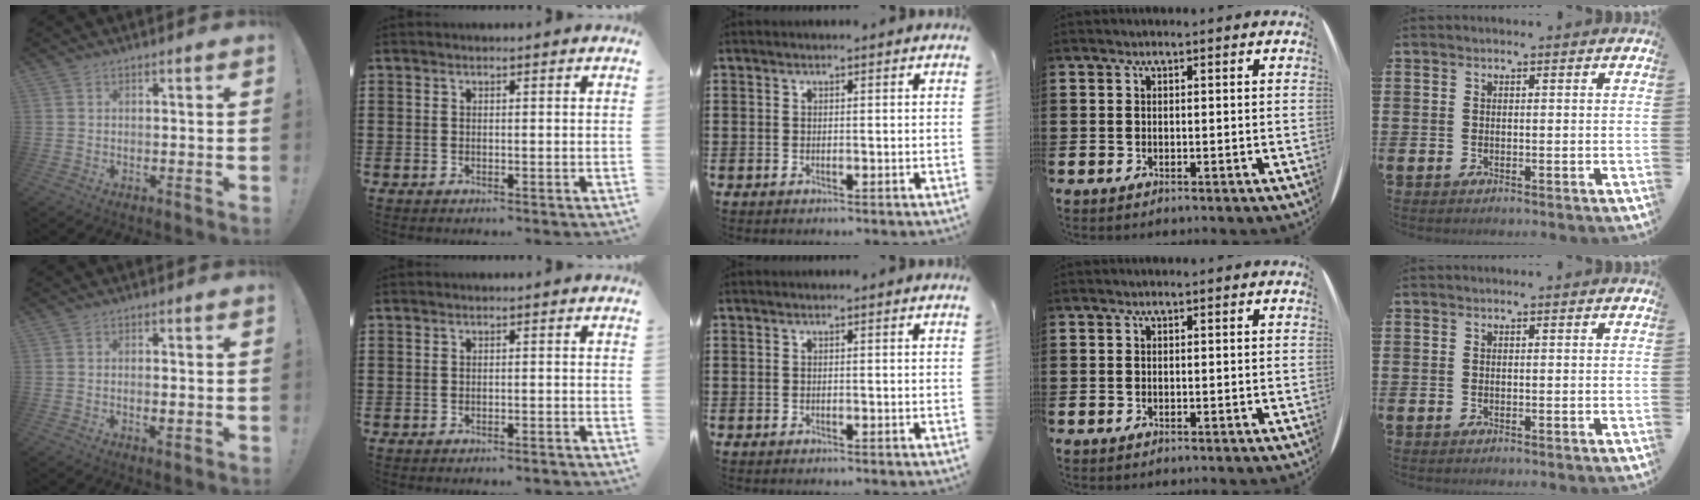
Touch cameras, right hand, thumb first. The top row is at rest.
{"thumb": {"total": 1.8, "force": [-0.3, 0.4, 1.7], "torque": [-0.020, -0.003, -0.006]}, "index": {"total": 1.0, "force": [-1.0, 0.0, 0.0], "torque": [-0.004, 0.001, -0.022]}}